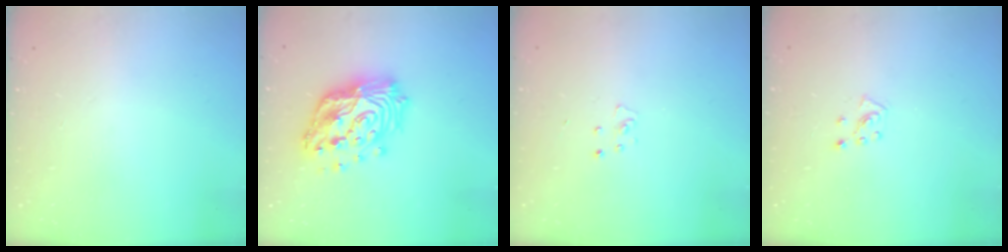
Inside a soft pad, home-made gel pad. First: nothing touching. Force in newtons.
{"total": 20.6, "press": 20.4, "slide": 2.2}
{"total": 2.6, "press": 2.6, "slide": 0.2}
{"total": 5.2, "press": 5.2, "slide": 0.5}